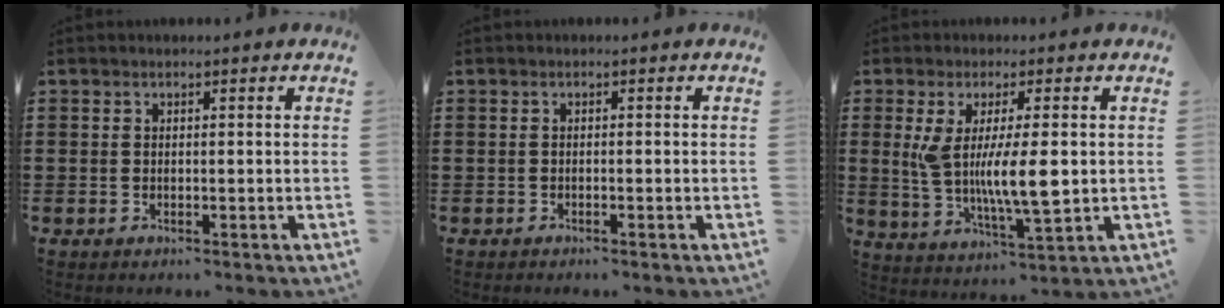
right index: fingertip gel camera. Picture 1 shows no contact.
{"total": 0.5, "force": [-0.5, 0.1, 0.2], "torque": [-0.006, -0.003, -0.009]}
{"total": 9.4, "force": [0.6, 2.5, 9.1], "torque": [-0.187, -0.007, 0.005]}